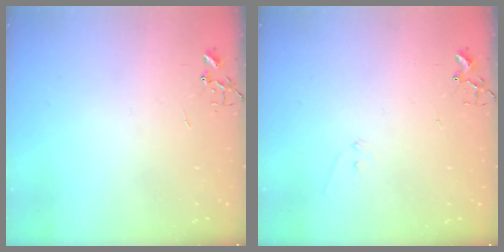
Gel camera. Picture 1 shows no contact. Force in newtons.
{"total": 6.1, "press": 6.1, "slide": 0.5}